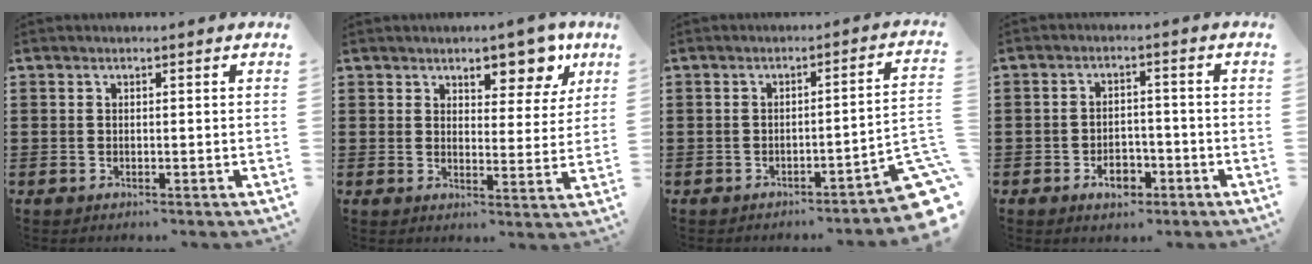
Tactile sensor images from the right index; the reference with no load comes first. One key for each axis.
{"total": 7.8, "fx": 5.8, "fy": 3.3, "fz": 4.0, "tx": -0.059, "ty": -0.021, "tz": 0.096}
{"total": 4.4, "fx": -3.0, "fy": 0.2, "fz": 3.2, "tx": -0.047, "ty": -0.018, "tz": -0.059}
{"total": 4.4, "fx": -2.4, "fy": 2.6, "fz": 2.6, "tx": -0.036, "ty": 0.003, "tz": -0.044}